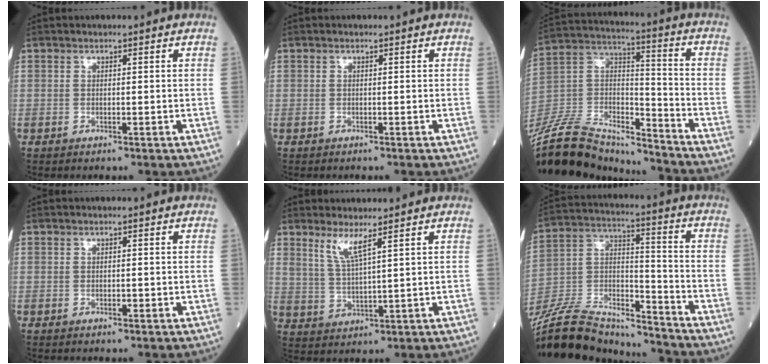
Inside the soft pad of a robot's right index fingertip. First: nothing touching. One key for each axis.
{"total": 0.0}
{"total": 23.3, "fx": -21.6, "fy": 4.9, "fz": 7.4, "tx": -0.182, "ty": 0.010, "tz": -0.375}
{"total": 0.6, "fx": -0.2, "fy": 0.2, "fz": 0.5, "tx": -0.005, "ty": 0.001, "tz": -0.002}
{"total": 4.3, "fx": 3.0, "fy": -0.1, "fz": 3.1, "tx": -0.068, "ty": -0.011, "tz": 0.067}
{"total": 22.0, "fx": -20.6, "fy": 3.7, "fz": 6.6, "tx": -0.165, "ty": 0.007, "tz": -0.357}